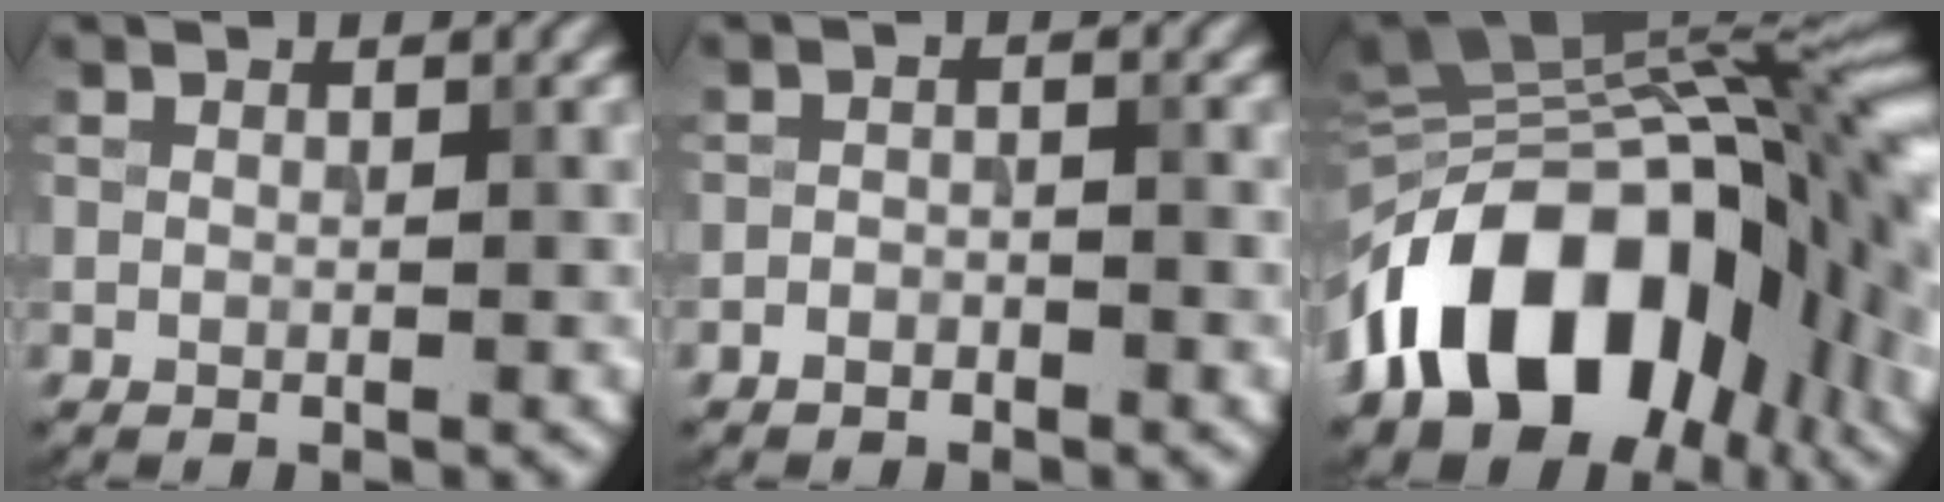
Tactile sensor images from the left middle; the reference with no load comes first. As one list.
[{"total": 1.4, "force": [-1.0, 0.7, 0.5], "torque": [-0.007, 0.003, -0.021]}, {"total": 16.2, "force": [-5.3, 10.0, 11.6], "torque": [-0.159, 0.017, -0.099]}]